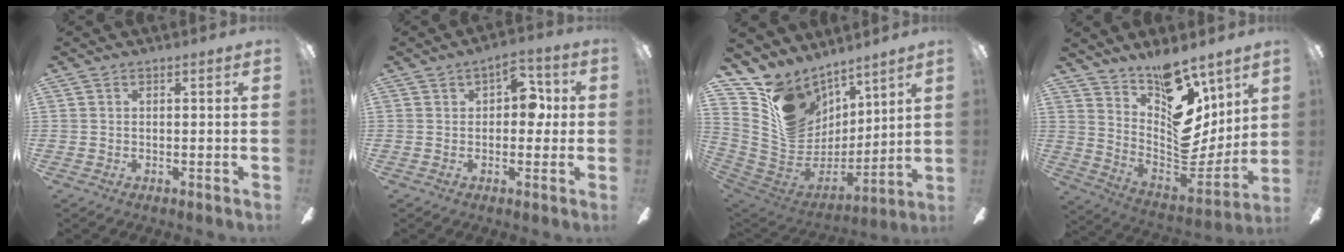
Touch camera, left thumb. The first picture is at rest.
{"total": 7.3, "force": [1.6, 4.4, 5.6], "torque": [-0.067, 0.003, 0.022]}
{"total": 13.8, "force": [9.2, 9.6, 4.0], "torque": [-0.098, -0.066, 0.183]}
{"total": 19.1, "force": [11.5, 9.9, 11.7], "torque": [-0.138, -0.109, 0.205]}